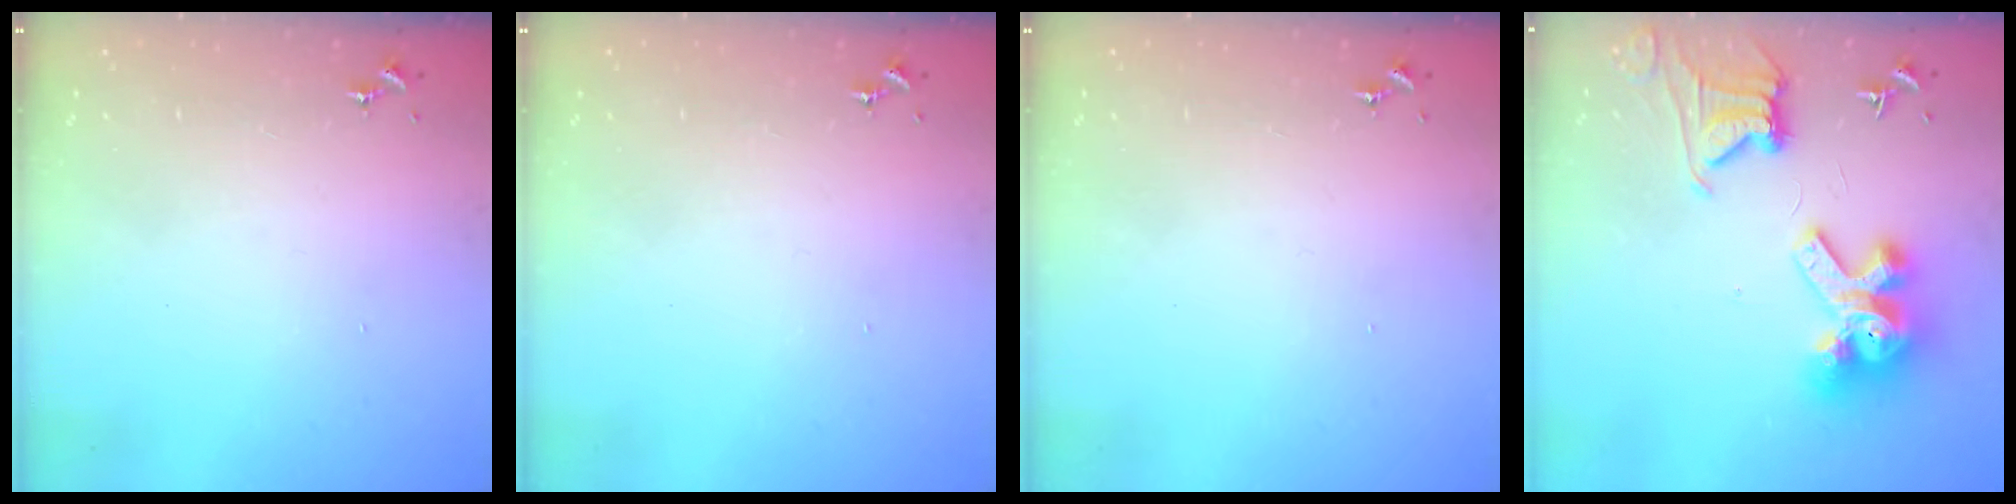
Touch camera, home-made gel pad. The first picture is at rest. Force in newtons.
{"total": 0.0}
{"total": 0.0}
{"total": 16.2, "press": 16.2, "slide": 1.7}